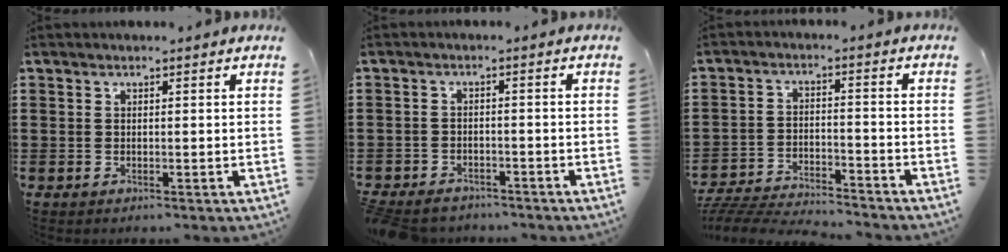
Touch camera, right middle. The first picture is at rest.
{"total": 2.9, "force": [-2.8, 0.7, 0.1], "torque": [-0.016, 0.001, -0.064]}
{"total": 5.8, "force": [-5.7, 0.4, 1.0], "torque": [-0.026, 0.002, -0.117]}